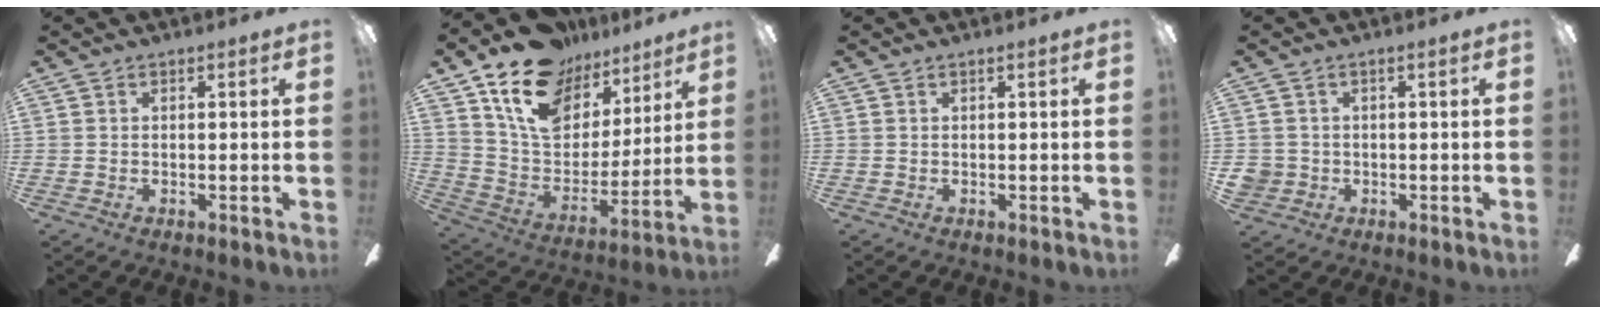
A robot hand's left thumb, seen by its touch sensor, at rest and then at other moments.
{"total": 19.6, "force": [13.2, 11.4, 8.8], "torque": [-0.155, -0.074, 0.242]}
{"total": 0.0}
{"total": 2.8, "force": [-0.4, 2.7, 0.5], "torque": [-0.021, 0.003, -0.010]}